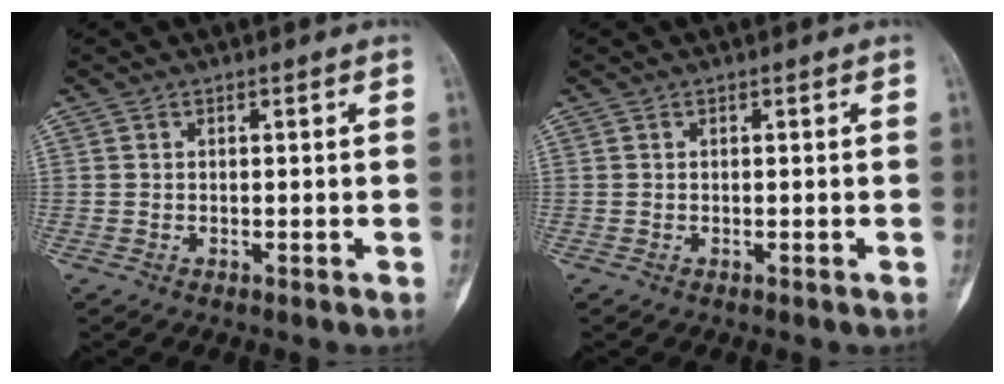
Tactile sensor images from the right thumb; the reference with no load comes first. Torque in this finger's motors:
{"motor_torque": [2.00, 0.50, -0.05, -0.03, -0.07]}